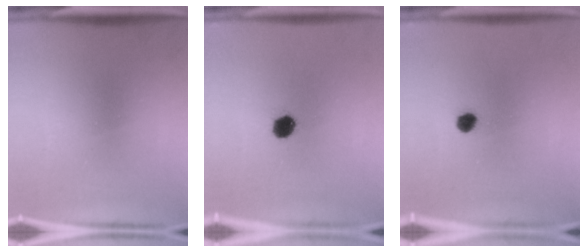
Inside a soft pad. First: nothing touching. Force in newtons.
{"total": 4.3}
{"total": 2.2}